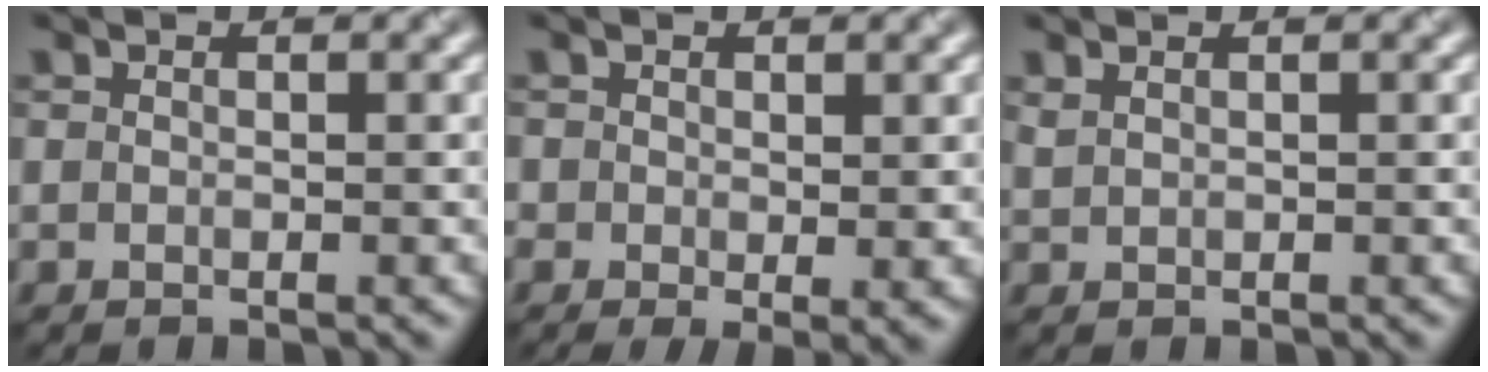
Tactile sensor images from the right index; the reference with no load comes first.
{"total": 2.6, "force": [-0.2, 1.4, 2.2], "torque": [-0.040, -0.012, -0.004]}
{"total": 0.8, "force": [0.7, 0.2, 0.3], "torque": [-0.017, -0.002, 0.021]}